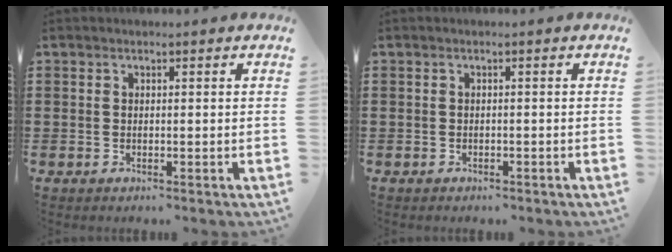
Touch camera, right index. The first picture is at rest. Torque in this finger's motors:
{"motor_torque": [-1.01, 1.04, -0.74, -0.21]}